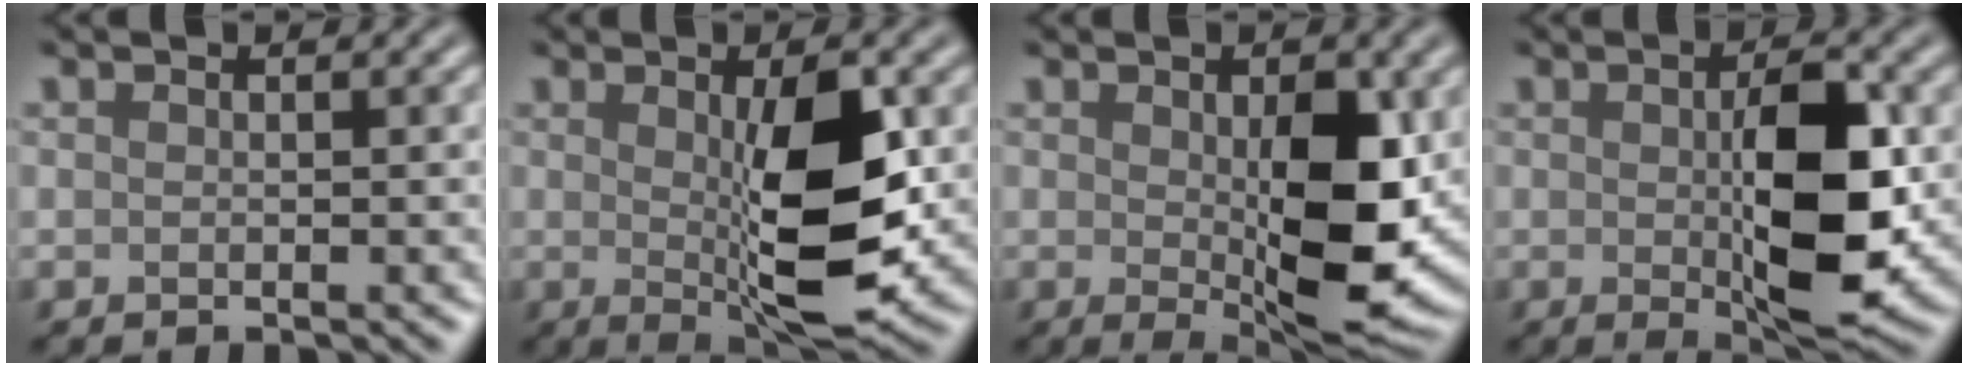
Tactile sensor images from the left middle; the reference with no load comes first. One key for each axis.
{"total": 7.8, "fx": 0.1, "fy": 2.1, "fz": 7.5, "tx": -0.122, "ty": -0.012, "tz": 0.009}
{"total": 7.9, "fx": -0.1, "fy": 2.8, "fz": 7.4, "tx": -0.117, "ty": -0.013, "tz": 0.010}
{"total": 8.0, "fx": -0.3, "fy": 2.7, "fz": 7.5, "tx": -0.123, "ty": -0.008, "tz": 0.003}